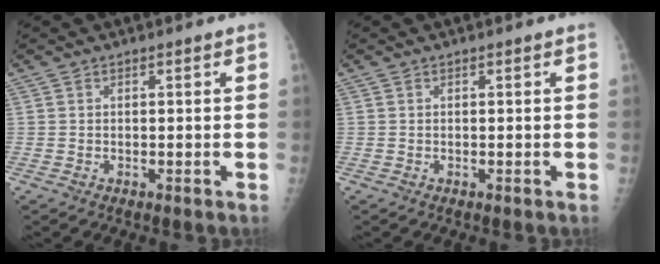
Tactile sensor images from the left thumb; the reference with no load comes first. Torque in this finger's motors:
{"motor_torque": [-0.04, -0.03, 0.00, 0.00, 0.00]}